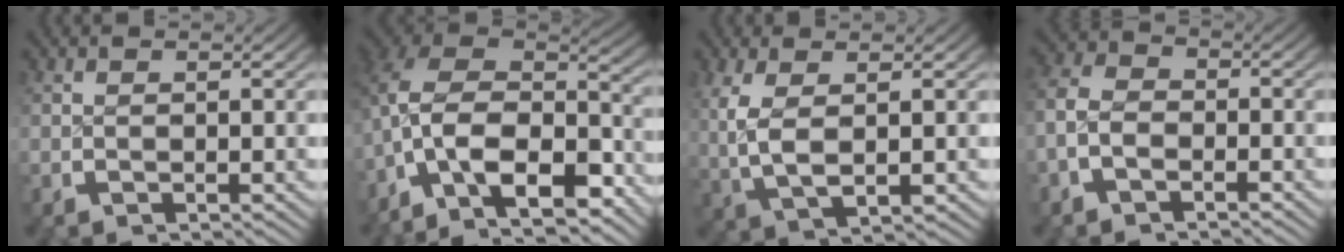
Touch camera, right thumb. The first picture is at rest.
{"total": 15.9, "force": [-3.3, 11.4, 10.5], "torque": [-0.252, -0.062, -0.043]}
{"total": 5.4, "force": [0.8, 3.0, 4.4], "torque": [-0.111, -0.012, 0.031]}
{"total": 4.4, "force": [-1.3, 3.4, 2.6], "torque": [-0.060, -0.013, -0.021]}